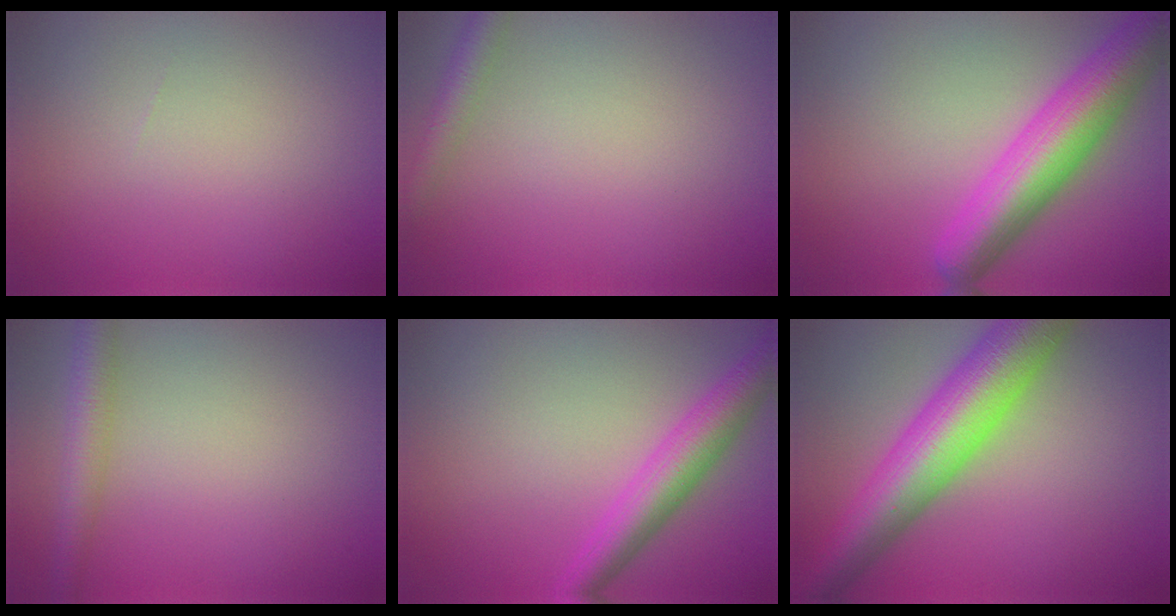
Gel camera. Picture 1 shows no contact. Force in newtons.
{"total": 2.3, "press": 2.3, "slide": 0.1}
{"total": 8.1, "press": 8.1, "slide": 0.4}
{"total": 3.2, "press": 3.2, "slide": 0.1}
{"total": 4.6, "press": 4.5, "slide": 0.2}
{"total": 10.2, "press": 10.2, "slide": 0.2}